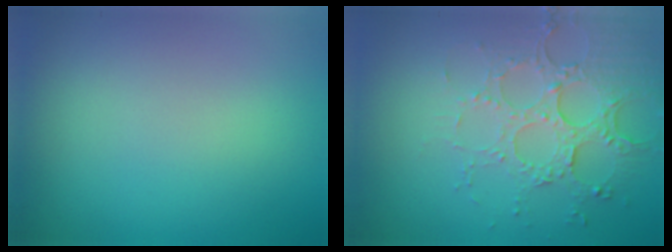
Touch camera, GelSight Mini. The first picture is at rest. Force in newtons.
{"total": 4.5, "press": 3.5, "slide": 2.7}